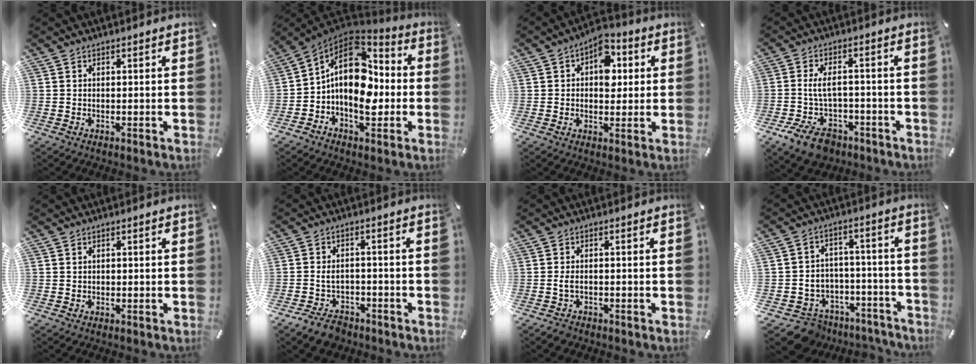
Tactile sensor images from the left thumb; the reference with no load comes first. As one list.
[{"total": 15.5, "force": [0.0, 10.6, 11.4], "torque": [-0.201, -0.010, -0.003]}, {"total": 8.9, "force": [1.5, 6.2, 6.2], "torque": [-0.069, -0.002, 0.020]}, {"total": 9.5, "force": [-3.0, 6.0, 6.7], "torque": [-0.127, 0.016, -0.051]}, {"total": 0.6, "force": [0.0, 0.4, 0.4], "torque": [-0.010, 0.001, 0.000]}, {"total": 5.6, "force": [-2.9, 3.7, 3.0], "torque": [-0.068, 0.015, -0.057]}, {"total": 2.4, "force": [-1.0, 1.4, 1.7], "torque": [-0.039, 0.001, -0.020]}, {"total": 8.2, "force": [-4.7, 6.6, 1.1], "torque": [-0.017, 0.025, -0.074]}]